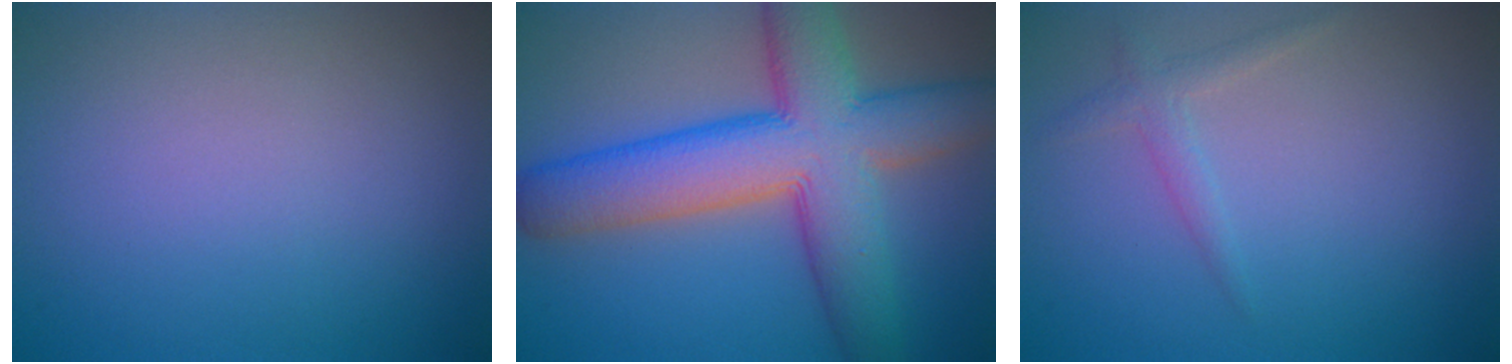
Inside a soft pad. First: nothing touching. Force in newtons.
{"total": 11.3, "press": 11.2, "slide": 0.5}
{"total": 1.5, "press": 1.5, "slide": 0.1}